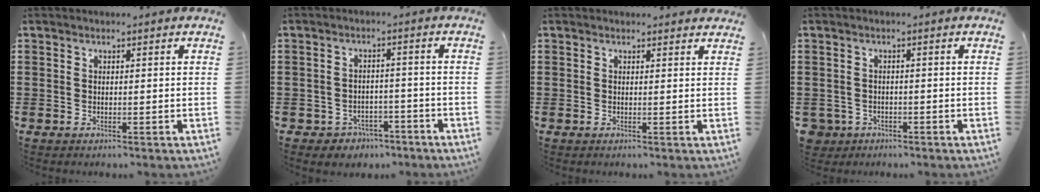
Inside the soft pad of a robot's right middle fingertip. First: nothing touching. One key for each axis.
{"total": 2.9, "fx": -2.6, "fy": 1.2, "fz": 0.0, "tx": -0.010, "ty": 0.001, "tz": -0.056}
{"total": 0.8, "fx": 0.6, "fy": 0.4, "fz": 0.1, "tx": 0.005, "ty": -0.001, "tz": 0.010}
{"total": 1.8, "fx": -1.5, "fy": 1.1, "fz": 0.0, "tx": -0.007, "ty": 0.000, "tz": -0.034}